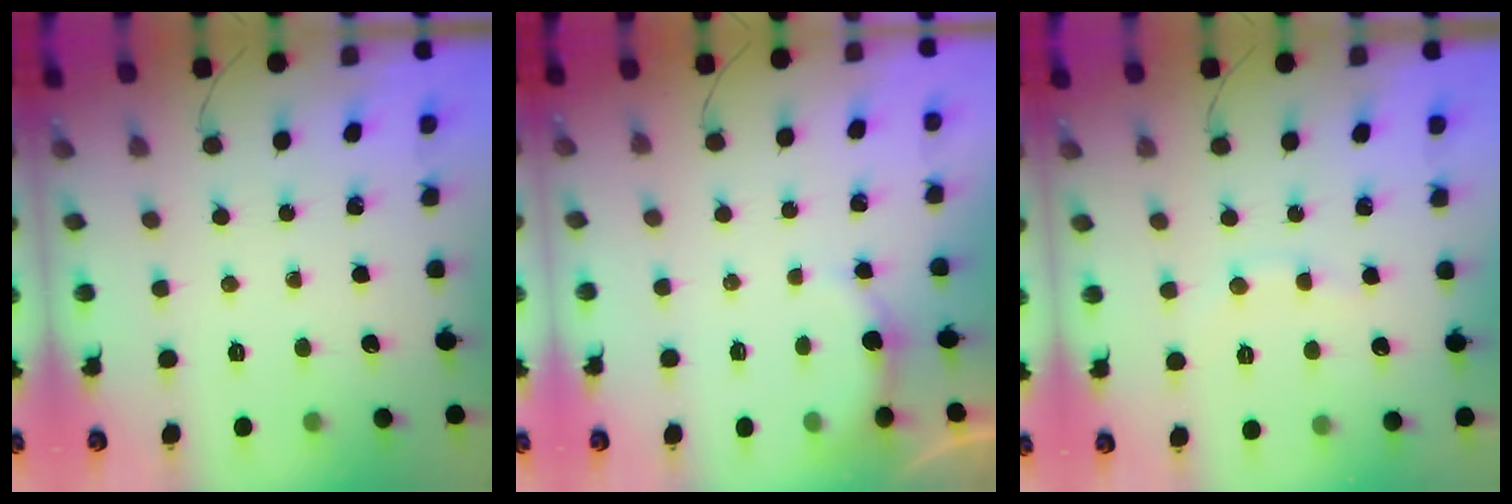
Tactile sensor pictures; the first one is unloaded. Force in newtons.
{"total": 2.7, "press": 2.6, "slide": 0.6}
{"total": 7.3, "press": 7.1, "slide": 1.5}